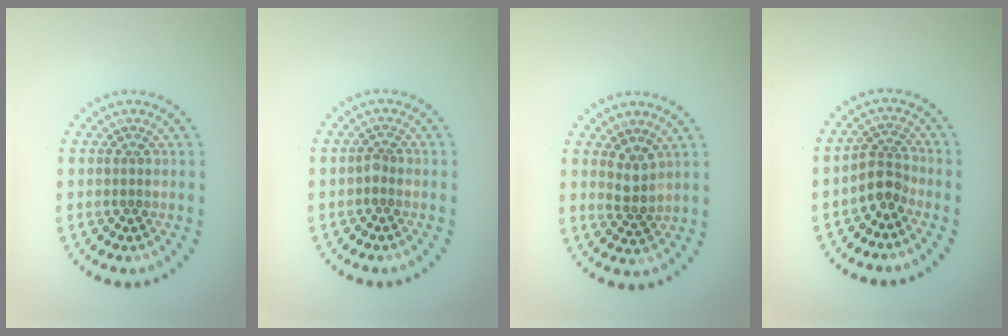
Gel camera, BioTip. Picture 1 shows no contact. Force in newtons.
{"total": 0.8, "press": 0.5, "slide": 0.5}
{"total": 2.0, "press": 1.6, "slide": 1.2}
{"total": 2.3, "press": 1.7, "slide": 1.6}